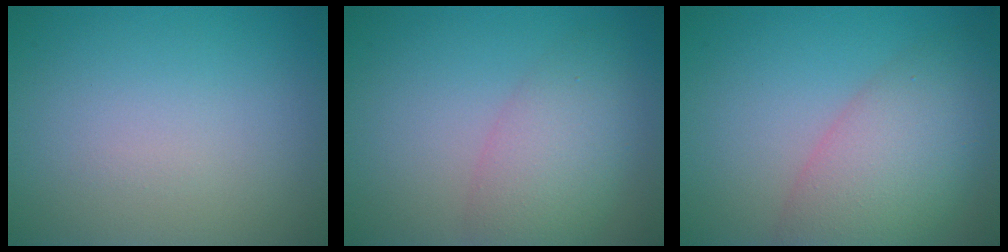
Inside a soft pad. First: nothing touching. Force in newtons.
{"total": 3.3, "press": 3.3, "slide": 0.4}
{"total": 7.6, "press": 7.6, "slide": 0.4}